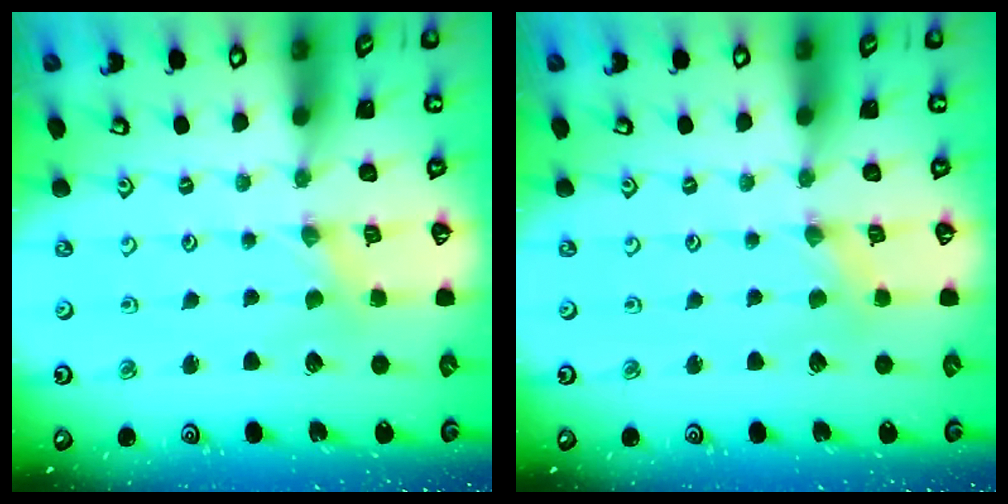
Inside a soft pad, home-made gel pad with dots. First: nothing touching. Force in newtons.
{"total": 0.6, "press": 0.6, "slide": 0.1}